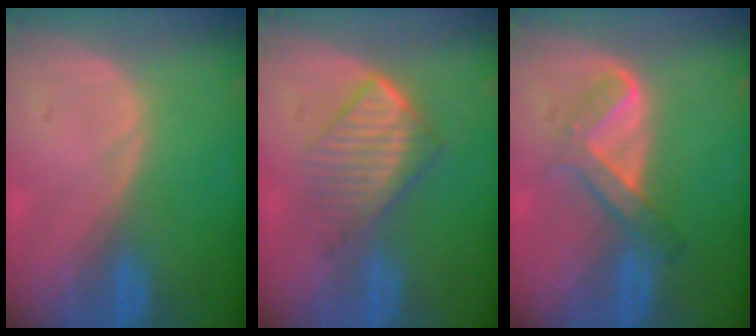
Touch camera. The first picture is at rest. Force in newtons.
{"total": 7.0, "press": 6.0, "slide": 3.6}
{"total": 5.3, "press": 5.0, "slide": 1.9}